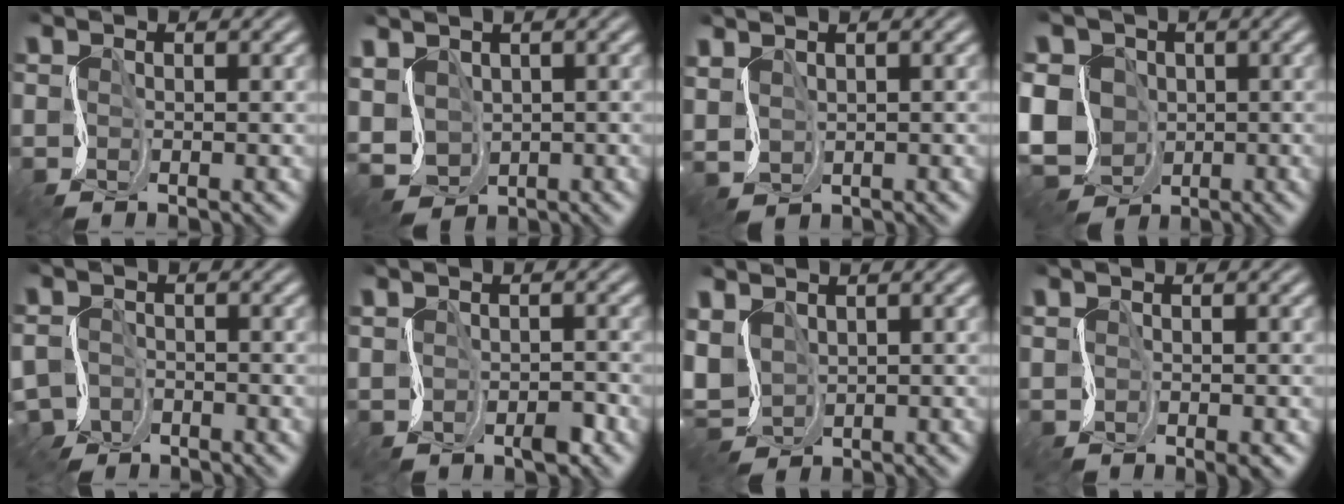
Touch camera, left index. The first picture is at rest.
{"total": 4.2, "force": [0.4, 3.1, 2.8], "torque": [-0.080, -0.004, 0.014]}
{"total": 2.3, "force": [1.4, 1.1, 1.4], "torque": [-0.042, 0.008, 0.035]}
{"total": 11.2, "force": [-2.4, 9.1, 6.1], "torque": [-0.102, 0.001, -0.083]}
{"total": 4.1, "force": [-2.8, 2.5, 1.7], "torque": [-0.031, -0.008, -0.055]}
{"total": 2.1, "force": [-0.9, 1.2, 1.5], "torque": [-0.024, -0.005, -0.014]}
{"total": 3.8, "force": [0.7, 2.6, 2.8], "torque": [-0.080, 0.004, 0.009]}
{"total": 1.6, "force": [-0.4, 0.8, 1.4], "torque": [-0.023, -0.006, 0.000]}